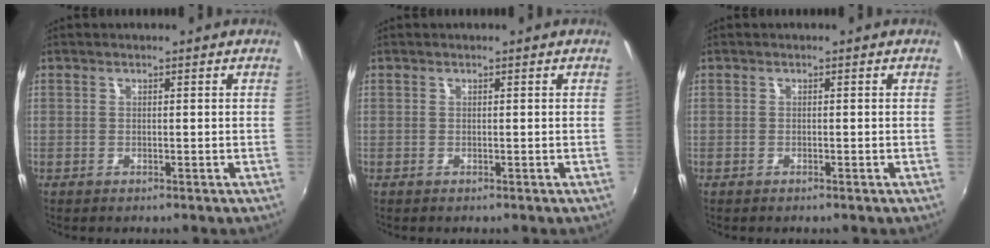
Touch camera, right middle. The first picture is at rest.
{"total": 0.0}
{"total": 0.0}